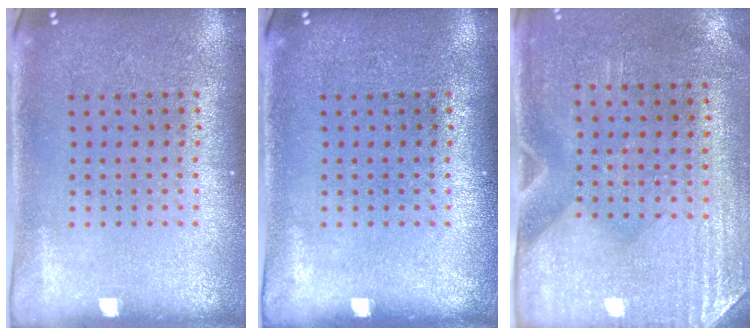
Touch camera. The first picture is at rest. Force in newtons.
{"total": 0.0}
{"total": 2.9, "press": 2.5, "slide": 1.4}